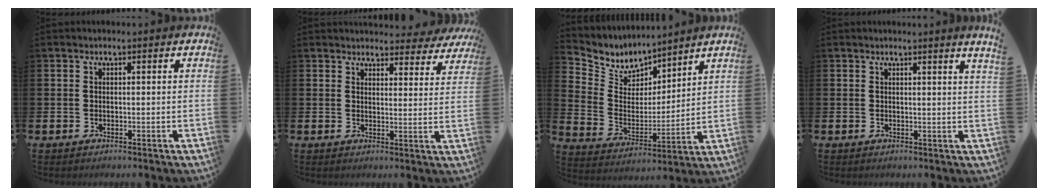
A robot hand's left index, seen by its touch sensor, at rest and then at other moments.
{"total": 3.5, "force": [3.3, 1.1, 0.2], "torque": [-0.002, -0.022, 0.056]}
{"total": 6.7, "force": [6.2, 2.6, 0.2], "torque": [-0.049, -0.051, 0.112]}
{"total": 1.3, "force": [1.1, -0.6, 0.3], "torque": [0.001, -0.010, 0.019]}